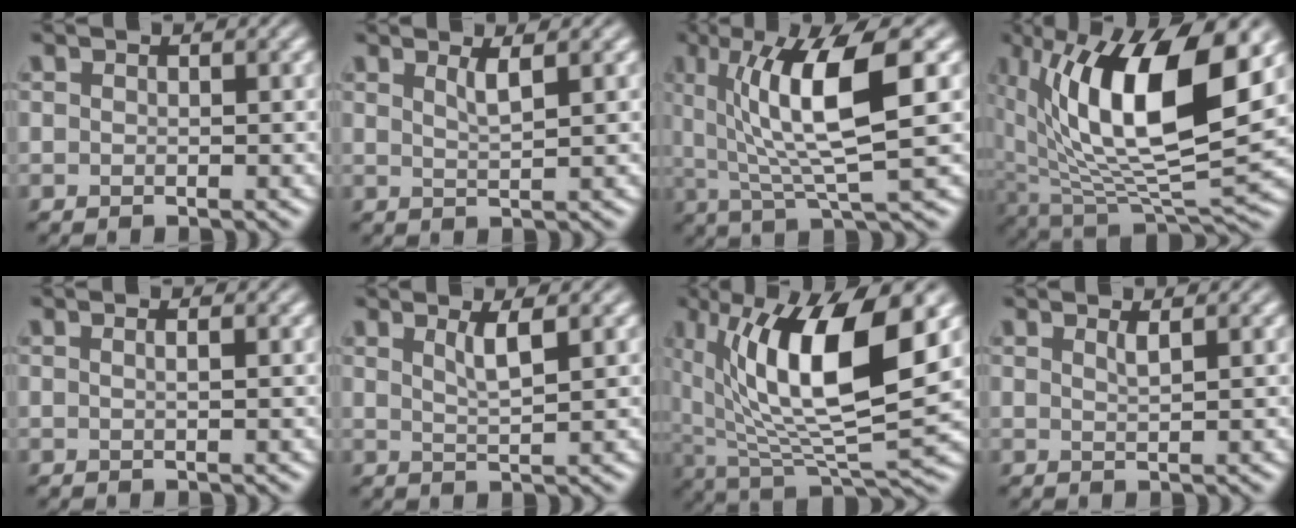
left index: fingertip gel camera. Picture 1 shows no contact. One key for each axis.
{"total": 1.8, "fx": 0.9, "fy": 0.5, "fz": 1.5, "tx": -0.020, "ty": 0.001, "tz": 0.013}
{"total": 9.2, "fx": 2.2, "fy": 2.1, "fz": 8.7, "tx": -0.137, "ty": -0.002, "tz": 0.041}
{"total": 15.0, "fx": 4.8, "fy": 5.8, "fz": 13.0, "tx": -0.222, "ty": -0.001, "tz": 0.084}
{"total": 1.2, "fx": 0.3, "fy": 0.5, "fz": 1.0, "tx": -0.004, "ty": -0.001, "tz": -0.003}
{"total": 2.4, "fx": 1.1, "fy": 0.6, "fz": 2.0, "tx": -0.029, "ty": -0.001, "tz": 0.018}
{"total": 13.2, "fx": 3.9, "fy": 4.3, "fz": 11.8, "tx": -0.200, "ty": -0.001, "tz": 0.075}
{"total": 1.0, "fx": 0.7, "fy": 0.3, "fz": 0.8, "tx": -0.008, "ty": 0.000, "tz": 0.011}